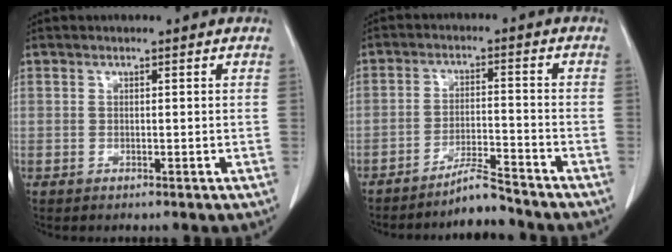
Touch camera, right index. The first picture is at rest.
{"total": 5.3, "force": [-5.0, -0.5, 1.7], "torque": [-0.031, -0.014, -0.088]}